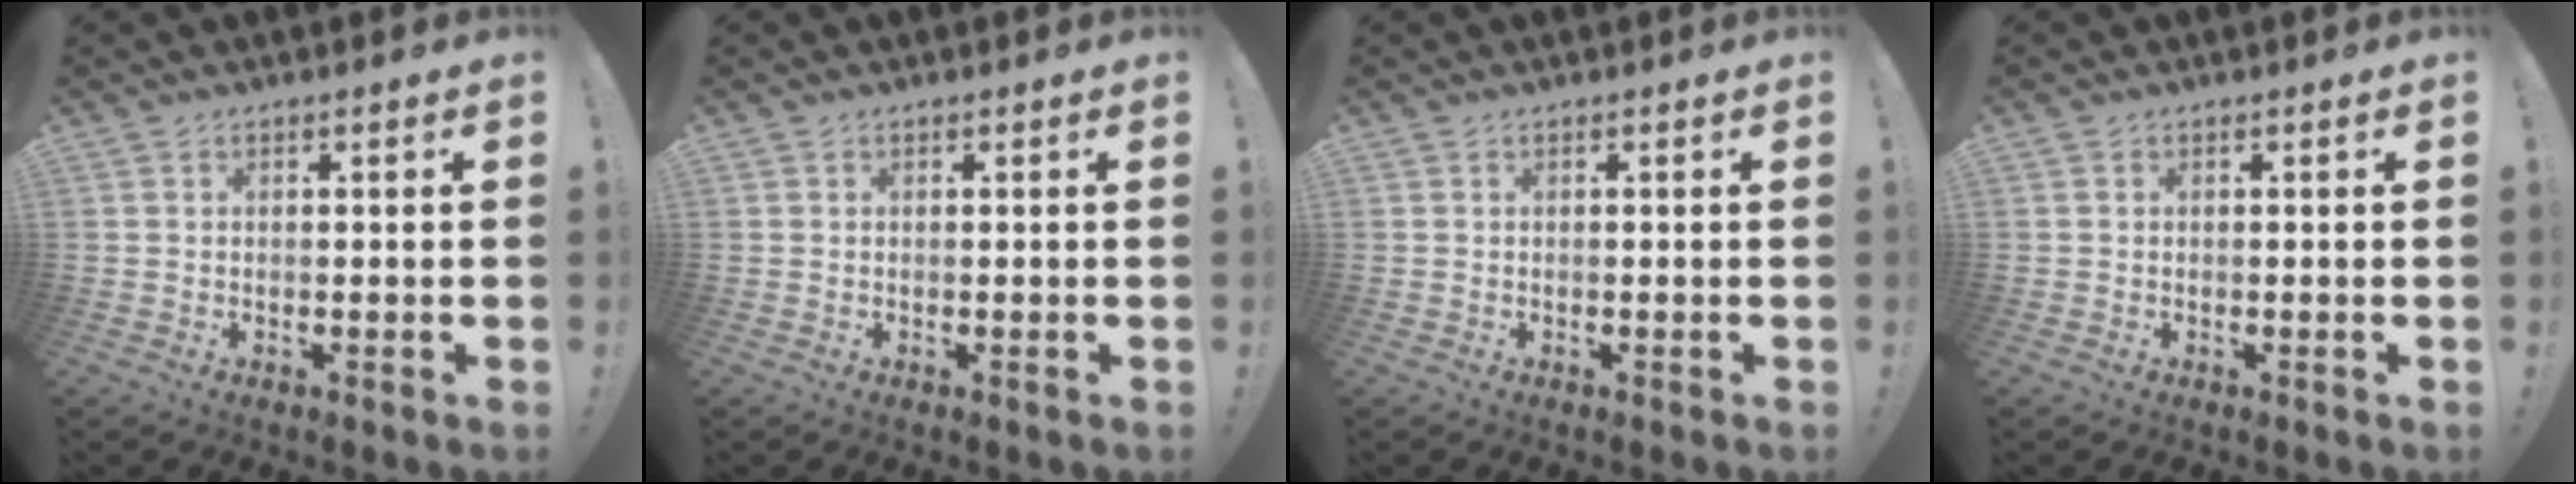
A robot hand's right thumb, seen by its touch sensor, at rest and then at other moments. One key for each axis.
{"total": 0.0}
{"total": 0.0}
{"total": 0.0}